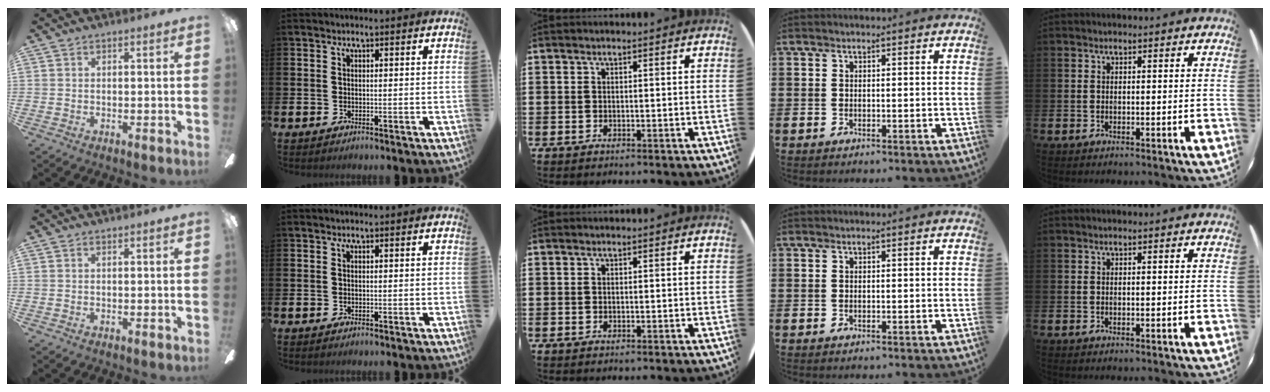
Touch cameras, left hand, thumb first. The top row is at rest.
{}